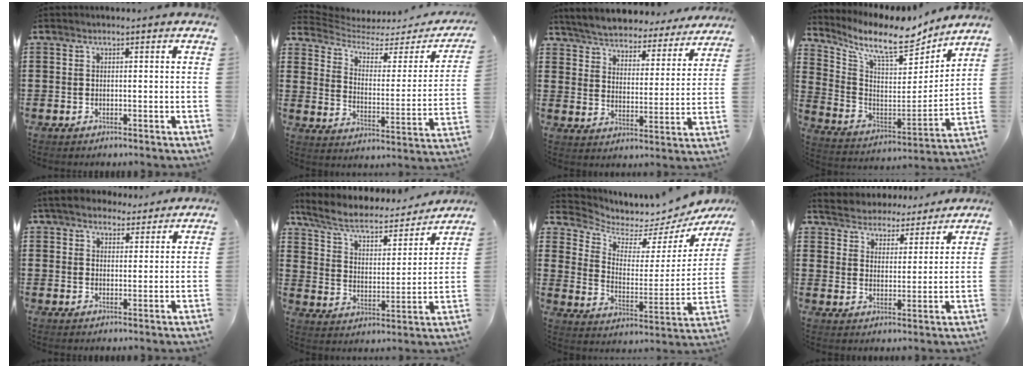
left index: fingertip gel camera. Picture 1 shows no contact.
{"total": 3.5, "force": [2.8, 1.5, 1.6], "torque": [-0.053, -0.023, 0.040]}
{"total": 5.0, "force": [5.0, -0.1, 0.1], "torque": [-0.032, -0.042, 0.082]}
{"total": 10.3, "force": [8.7, 2.2, 5.1], "torque": [-0.122, -0.065, 0.143]}
{"total": 4.7, "force": [4.1, 1.7, 1.3], "torque": [-0.040, -0.001, 0.079]}
{"total": 6.5, "force": [5.2, 2.0, 3.3], "torque": [-0.088, -0.032, 0.084]}
{"total": 4.7, "force": [4.4, 1.5, 0.5], "torque": [-0.035, -0.045, 0.069]}
{"total": 4.3, "force": [4.3, 0.2, -0.8], "torque": [-0.012, -0.034, 0.071]}